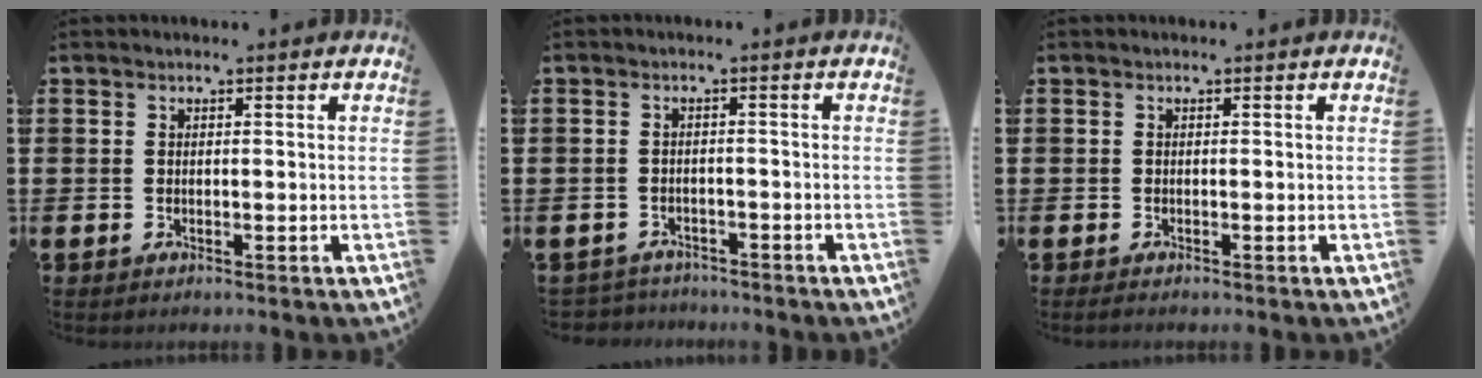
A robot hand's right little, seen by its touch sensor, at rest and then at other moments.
{"total": 1.5, "force": [-1.5, 0.3, -0.3], "torque": [-0.002, 0.003, -0.035]}
{"total": 0.0}